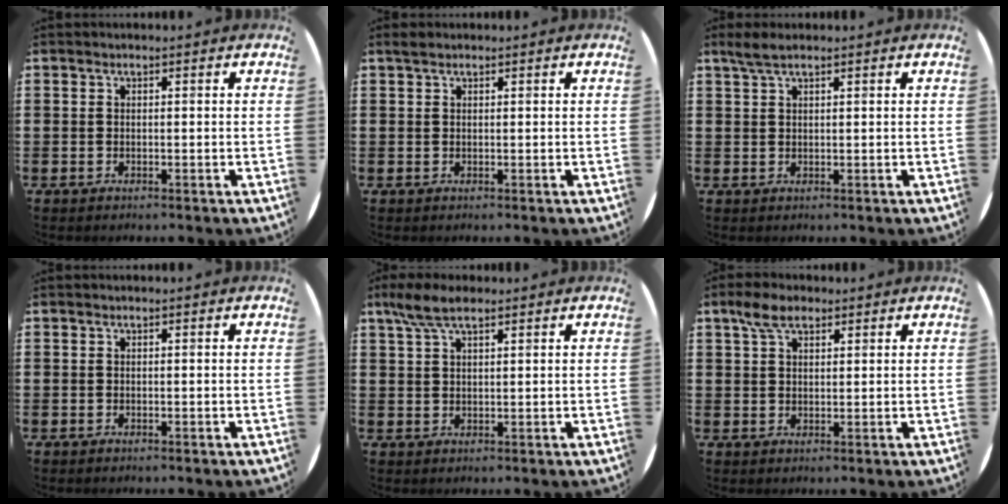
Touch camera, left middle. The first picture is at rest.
{"total": 0.8, "force": [0.7, 0.3, 0.2], "torque": [0.002, -0.001, 0.012]}
{"total": 2.1, "force": [1.6, 0.3, 1.3], "torque": [-0.028, 0.004, 0.029]}
{"total": 0.0}
{"total": 4.8, "force": [3.4, 1.5, 3.0], "torque": [-0.067, 0.003, 0.062]}
{"total": 4.3, "force": [3.0, 2.1, 2.2], "torque": [-0.042, 0.005, 0.055]}